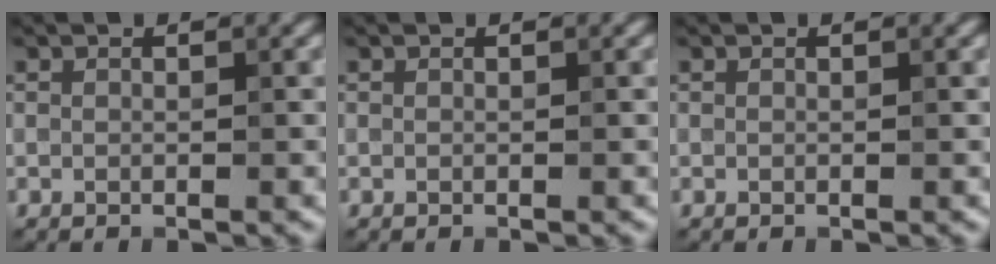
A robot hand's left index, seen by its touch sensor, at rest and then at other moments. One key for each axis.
{"total": 0.0}
{"total": 0.0}